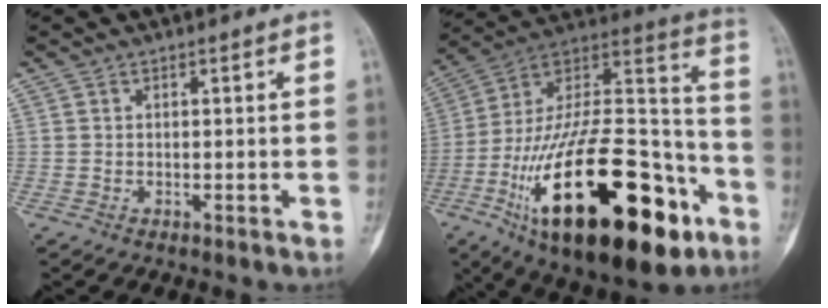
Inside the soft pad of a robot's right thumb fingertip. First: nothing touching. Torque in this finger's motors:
{"motor_torque": [1.92, 2.35, 2.49, -0.28, 0.31]}